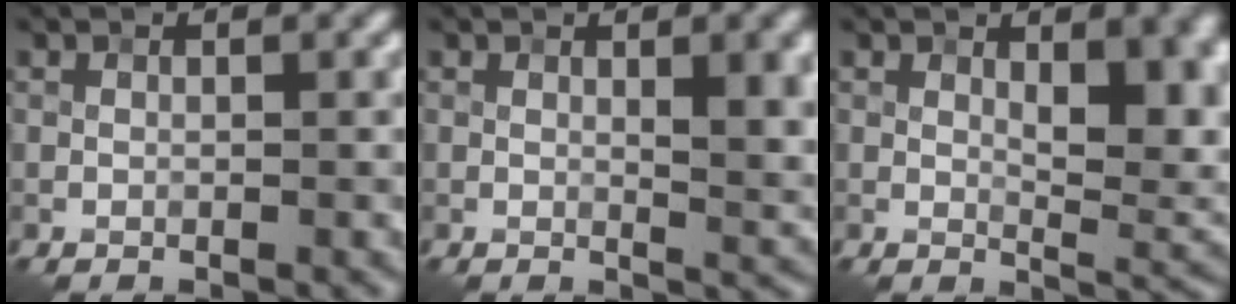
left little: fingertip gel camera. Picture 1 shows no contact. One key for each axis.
{"total": 4.5, "fx": 0.9, "fy": 1.2, "fz": 4.3, "tx": -0.054, "ty": 0.002, "tz": 0.014}
{"total": 7.6, "fx": 1.6, "fy": 3.0, "fz": 6.7, "tx": -0.090, "ty": 0.000, "tz": 0.028}